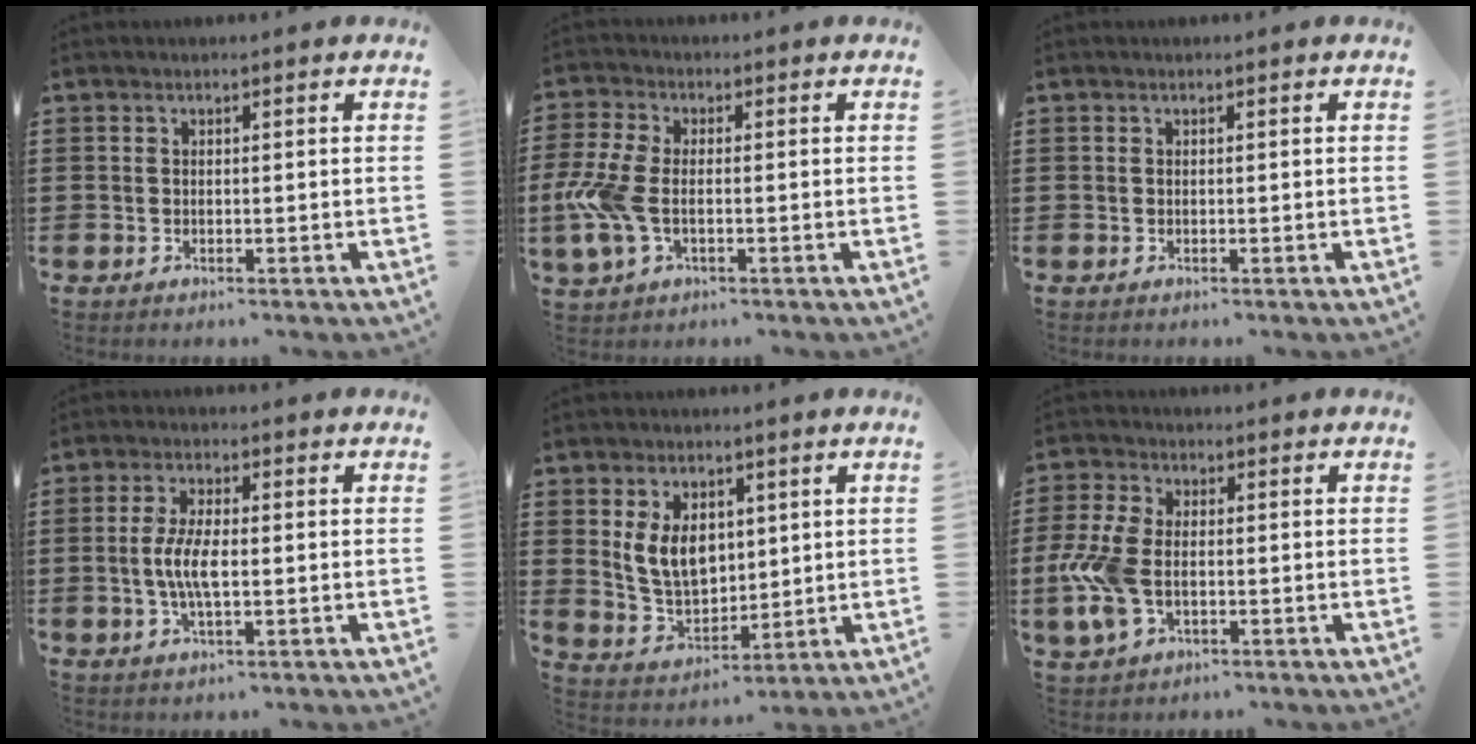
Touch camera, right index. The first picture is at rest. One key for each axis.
{"total": 7.4, "fx": -1.4, "fy": 3.7, "fz": 6.3, "tx": -0.165, "ty": -0.013, "tz": -0.033}
{"total": 0.0}
{"total": 5.5, "fx": -0.6, "fy": 1.7, "fz": 5.2, "tx": -0.121, "ty": -0.006, "tz": -0.021}
{"total": 8.1, "fx": 1.9, "fy": 5.7, "fz": 5.5, "tx": -0.127, "ty": 0.009, "tz": 0.033}
{"total": 8.0, "fx": -1.2, "fy": 4.5, "fz": 6.5, "tx": -0.171, "ty": -0.009, "tz": -0.029}